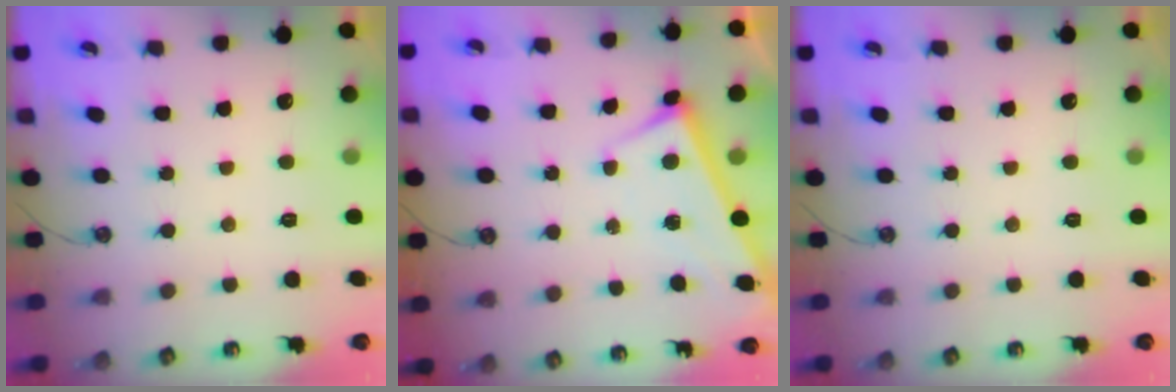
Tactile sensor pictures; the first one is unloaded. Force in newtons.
{"total": 2.8, "press": 2.8, "slide": 0.2}
{"total": 0.0}